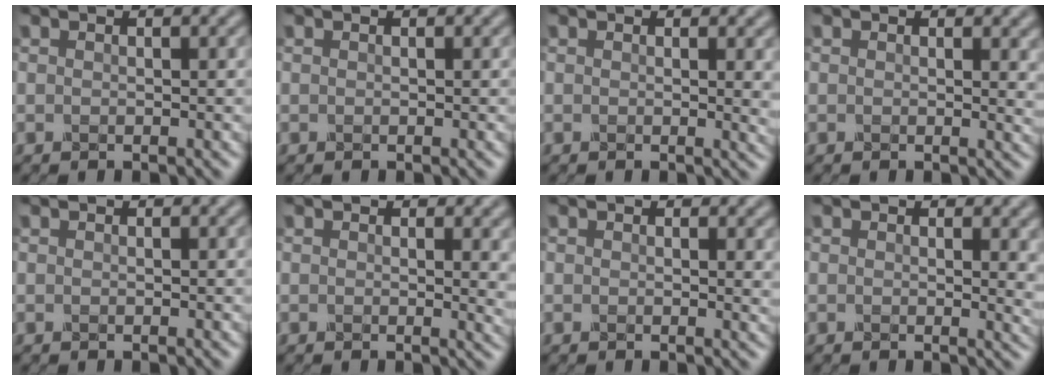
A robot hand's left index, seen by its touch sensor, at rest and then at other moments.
{"total": 0.0}
{"total": 2.5, "force": [0.0, 1.3, 2.1], "torque": [-0.017, 0.001, -0.004]}
{"total": 2.4, "force": [0.2, 1.4, 1.9], "torque": [-0.021, 0.001, 0.000]}
{"total": 0.0}
{"total": 3.2, "force": [0.0, 1.8, 2.7], "torque": [-0.024, 0.001, -0.003]}
{"total": 1.4, "force": [0.2, 0.8, 1.1], "torque": [-0.013, -0.001, -0.001]}
{"total": 3.8, "force": [0.1, 2.2, 3.1], "torque": [-0.031, 0.003, -0.001]}